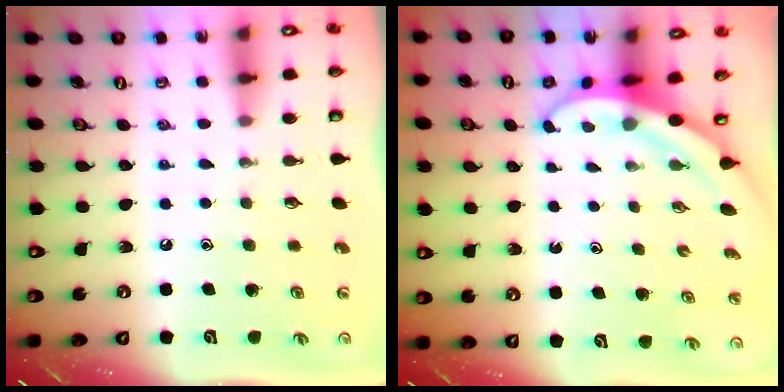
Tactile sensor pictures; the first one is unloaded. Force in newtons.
{"total": 3.5, "press": 3.5, "slide": 0.3}